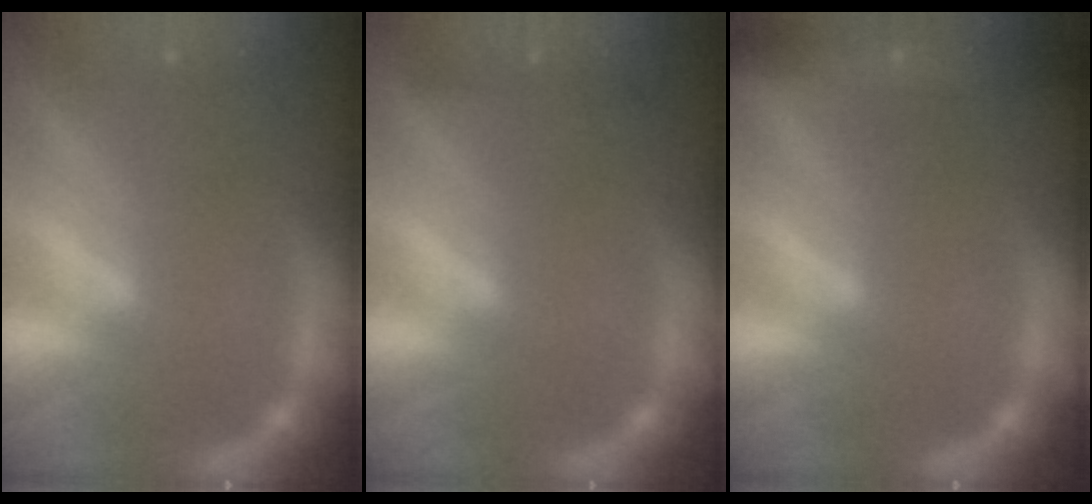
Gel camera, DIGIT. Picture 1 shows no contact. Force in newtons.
{"total": 1.4}
{"total": 10.0}